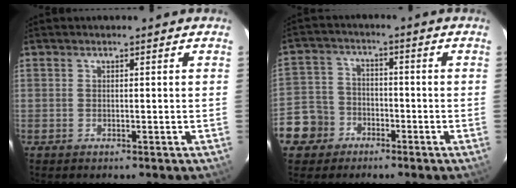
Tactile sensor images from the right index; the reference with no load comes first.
{"total": 8.4, "force": [-4.1, 7.1, 1.5], "torque": [-0.057, 0.025, -0.074]}